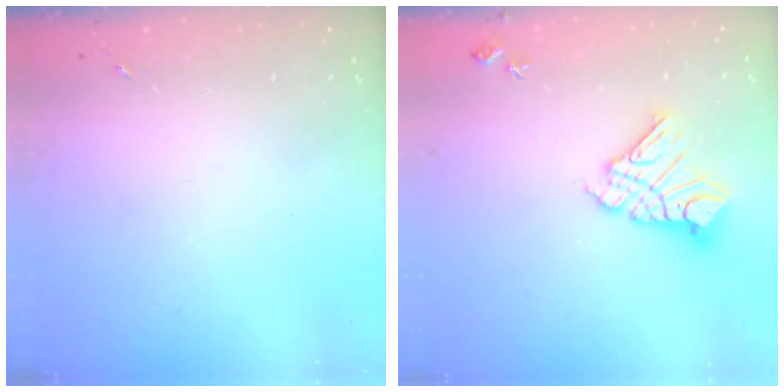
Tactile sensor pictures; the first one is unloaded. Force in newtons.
{"total": 14.1, "press": 14.1, "slide": 1.4}